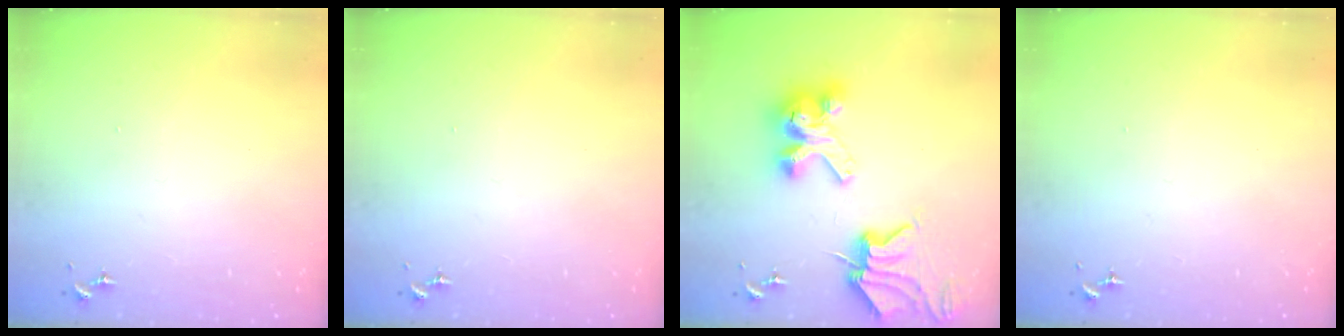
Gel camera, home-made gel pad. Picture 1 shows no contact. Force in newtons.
{"total": 0.0}
{"total": 11.1, "press": 11.1, "slide": 0.6}
{"total": 0.0}